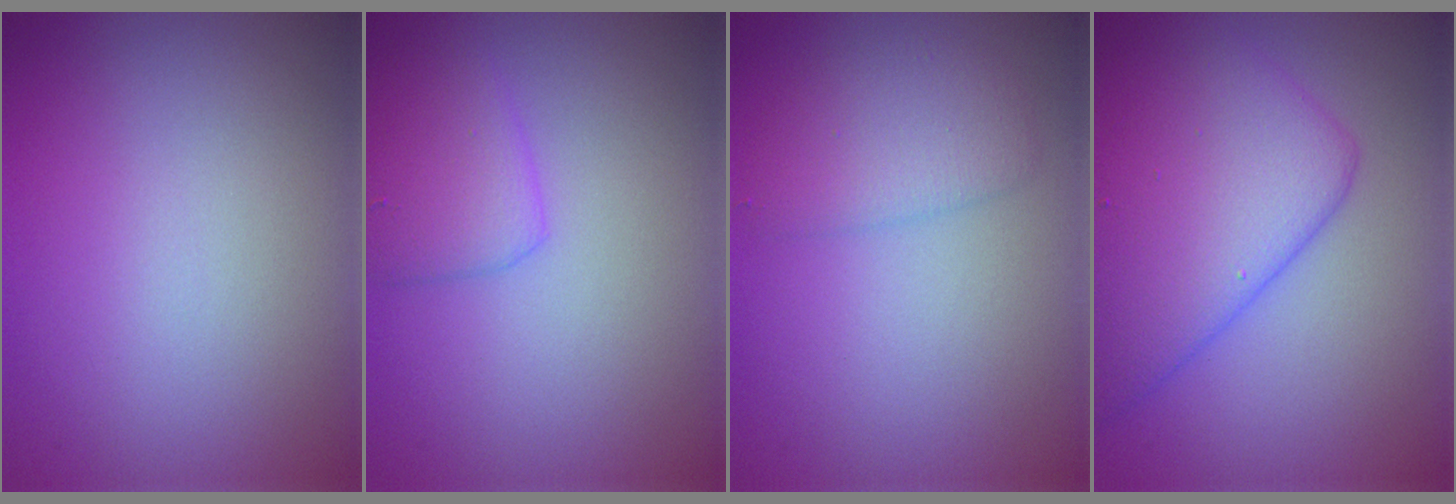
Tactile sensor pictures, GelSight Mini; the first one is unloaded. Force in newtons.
{"total": 2.8, "press": 2.8, "slide": 0.1}
{"total": 2.7, "press": 2.7, "slide": 0.1}
{"total": 8.1, "press": 8.1, "slide": 0.1}